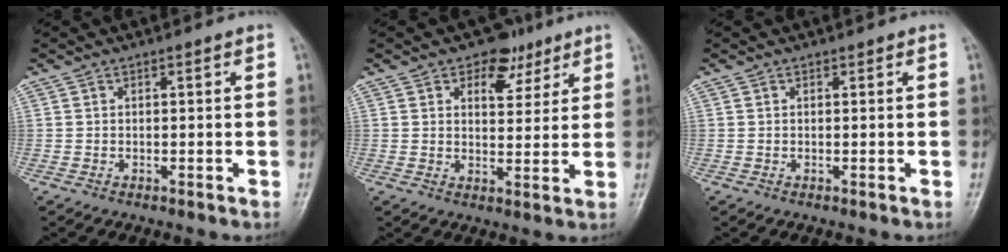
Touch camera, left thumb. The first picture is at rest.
{"total": 6.9, "force": [4.2, 4.5, 3.2], "torque": [-0.012, -0.018, 0.059]}
{"total": 0.0}